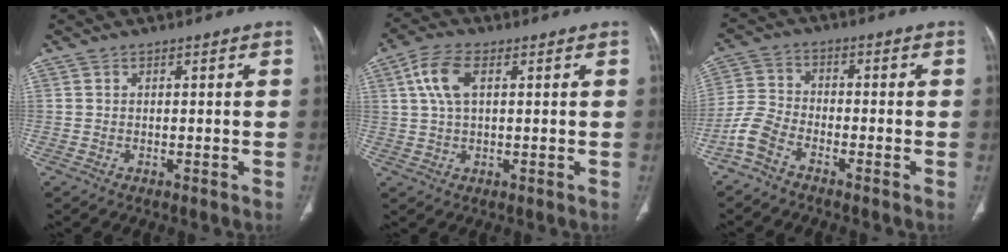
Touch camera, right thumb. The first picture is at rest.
{"total": 6.7, "force": [2.0, 3.4, 5.5], "torque": [-0.122, 0.012, 0.039]}
{"total": 5.6, "force": [-4.0, 2.6, 2.9], "torque": [-0.068, 0.019, -0.092]}